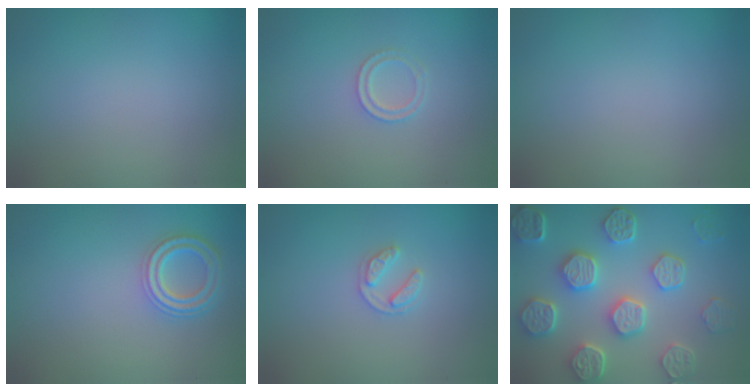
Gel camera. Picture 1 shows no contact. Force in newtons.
{"total": 1.4, "press": 1.4, "slide": 0.3}
{"total": 0.0}
{"total": 3.6, "press": 2.9, "slide": 2.1}
{"total": 1.8, "press": 1.8, "slide": 0.3}
{"total": 7.6, "press": 6.3, "slide": 4.3}